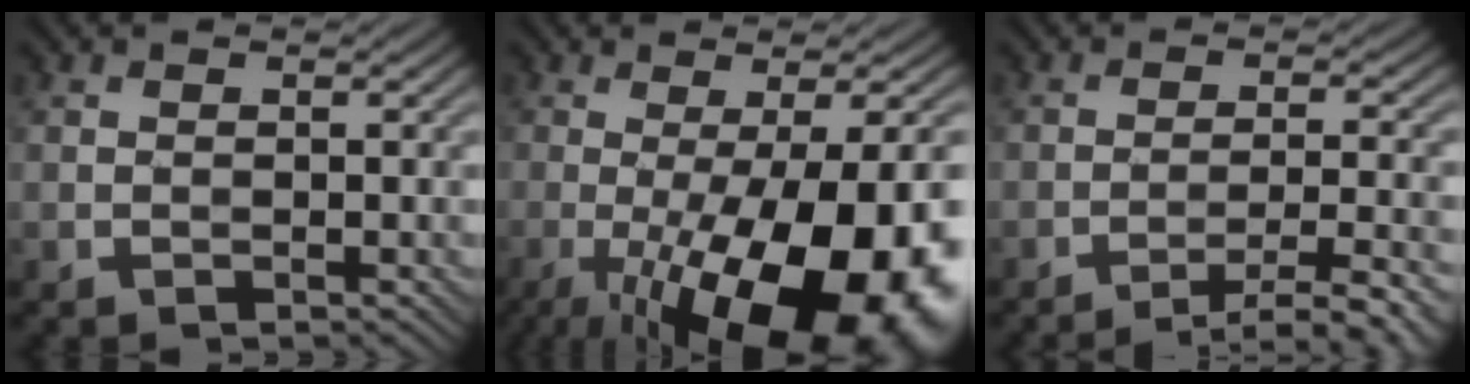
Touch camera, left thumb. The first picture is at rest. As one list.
[{"total": 18.5, "force": [-6.1, 5.5, 16.6], "torque": [-0.234, -0.010, -0.088]}, {"total": 6.5, "force": [-4.5, 0.9, 4.7], "torque": [-0.074, 0.015, -0.073]}]